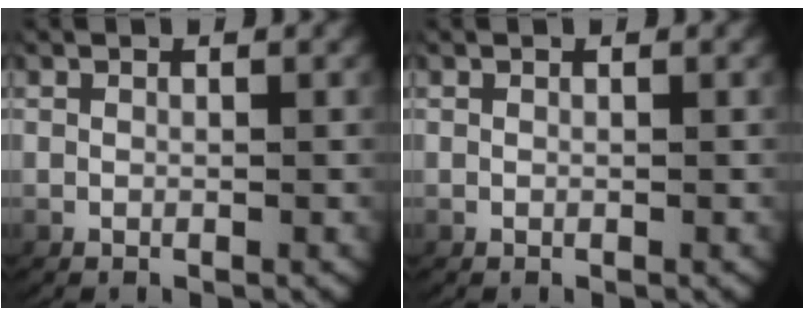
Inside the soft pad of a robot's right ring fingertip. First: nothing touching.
{"total": 0.0}